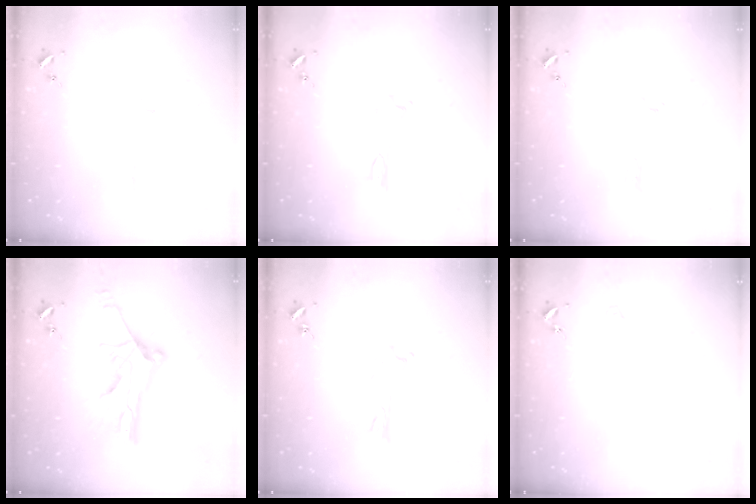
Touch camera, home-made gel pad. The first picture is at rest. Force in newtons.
{"total": 0.0}
{"total": 0.0}
{"total": 10.9, "press": 10.8, "slide": 0.9}
{"total": 1.2, "press": 1.2, "slide": 0.2}
{"total": 3.2, "press": 3.2, "slide": 0.3}